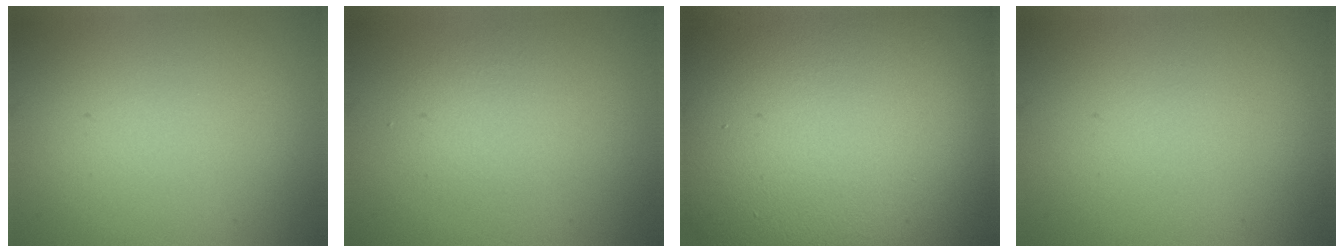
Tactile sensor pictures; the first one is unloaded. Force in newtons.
{"total": 2.2, "press": 2.2, "slide": 0.1}
{"total": 23.9, "press": 23.9, "slide": 1.7}
{"total": 0.0}